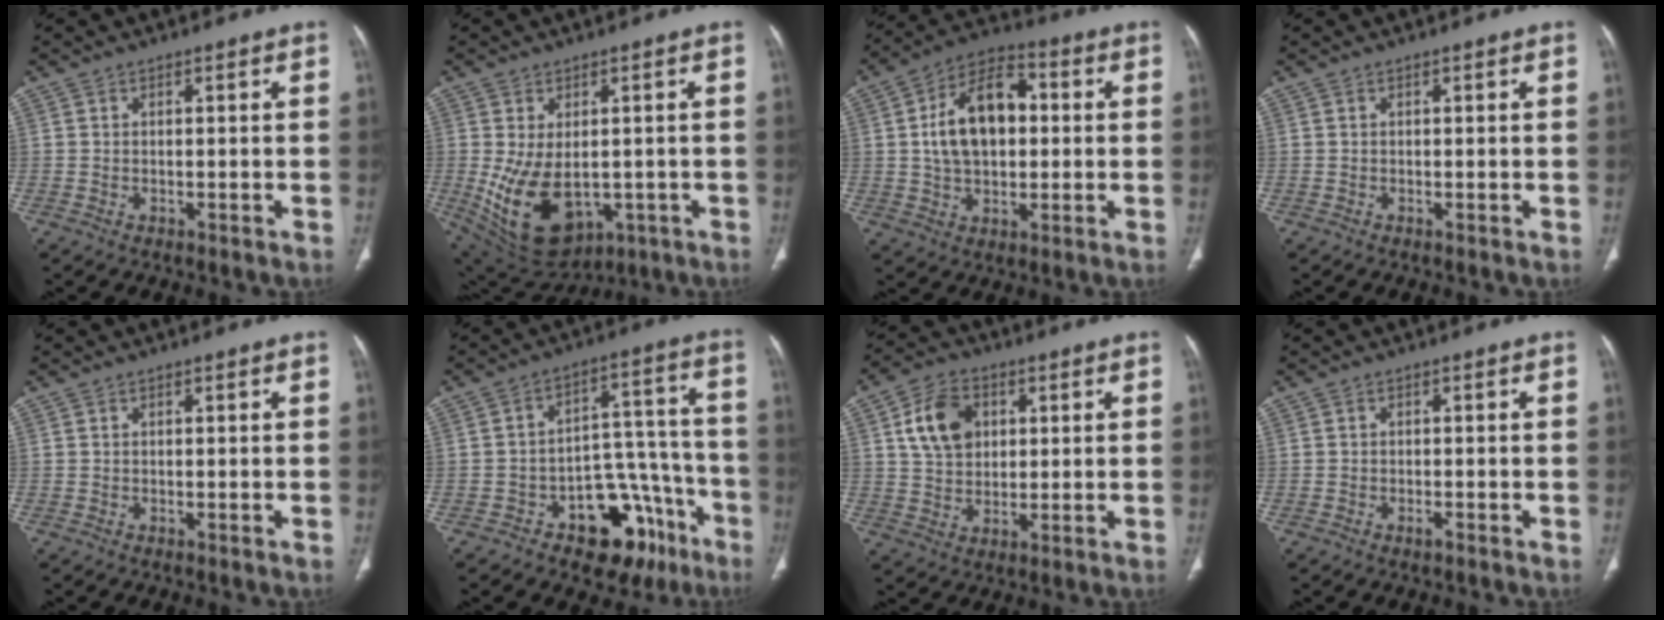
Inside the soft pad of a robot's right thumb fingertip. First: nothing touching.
{"total": 14.5, "force": [-2.7, 9.1, 11.0], "torque": [-0.190, -0.012, -0.009]}
{"total": 14.7, "force": [1.5, 9.2, 11.3], "torque": [-0.174, 0.021, 0.020]}
{"total": 0.0}
{"total": 0.0}
{"total": 16.7, "force": [-9.2, 9.6, 10.1], "torque": [-0.078, 0.091, -0.124]}
{"total": 10.1, "force": [3.0, 7.4, 6.2], "torque": [-0.092, -0.002, 0.055]}
{"total": 0.9, "force": [-0.7, 0.3, 0.5], "torque": [-0.010, 0.002, -0.011]}